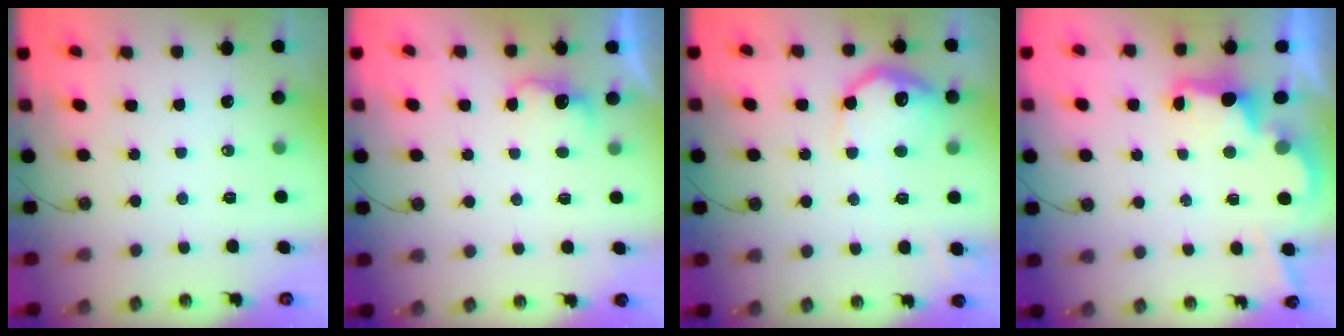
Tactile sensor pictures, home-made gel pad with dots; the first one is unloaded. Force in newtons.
{"total": 3.4, "press": 3.3, "slide": 1.0}
{"total": 14.3, "press": 14.2, "slide": 1.0}
{"total": 2.7, "press": 2.6, "slide": 0.8}